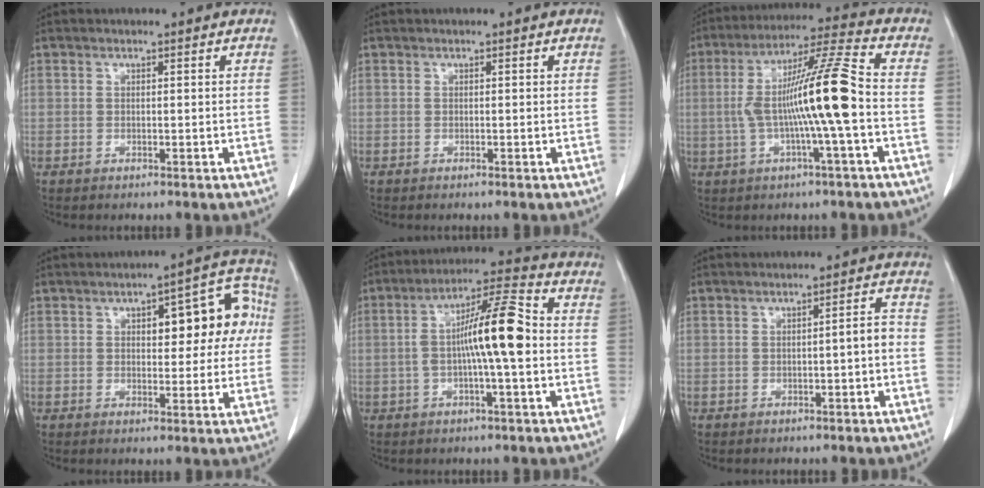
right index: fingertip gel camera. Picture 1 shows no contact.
{"total": 0.0}
{"total": 13.3, "force": [-1.4, -0.6, 13.2], "torque": [-0.242, 0.016, -0.033]}
{"total": 10.7, "force": [2.2, 4.5, 9.5], "torque": [-0.102, 0.039, 0.027]}
{"total": 11.3, "force": [-0.6, 1.1, 11.2], "torque": [-0.196, 0.023, -0.017]}
{"total": 2.3, "force": [-0.7, 0.2, 2.2], "torque": [-0.025, 0.005, -0.012]}